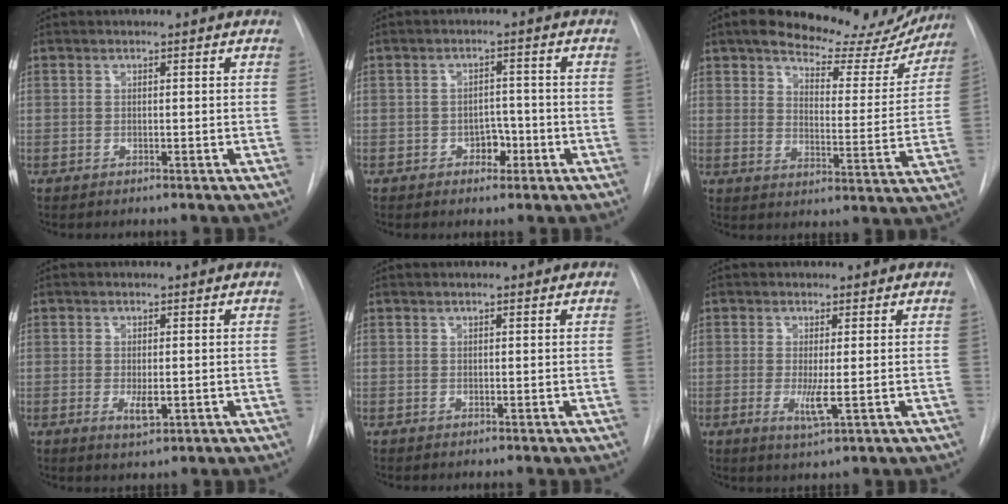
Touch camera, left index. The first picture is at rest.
{"total": 3.1, "force": [-1.4, 2.1, 1.8], "torque": [-0.017, 0.007, -0.018]}
{"total": 18.4, "force": [15.8, 6.2, 6.9], "torque": [-0.085, -0.014, 0.196]}
{"total": 2.6, "force": [-0.5, 1.0, 2.4], "torque": [-0.043, -0.006, -0.003]}
{"total": 0.9, "force": [0.7, 0.2, 0.5], "torque": [-0.011, 0.008, 0.010]}
{"total": 3.3, "force": [-0.3, 0.3, 3.3], "torque": [-0.063, -0.010, -0.001]}